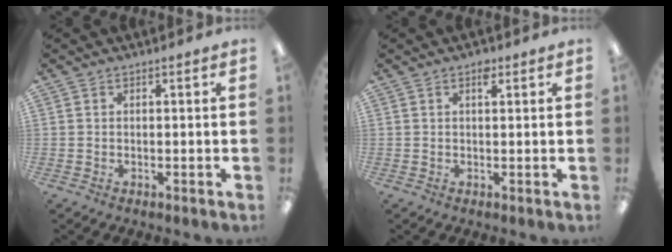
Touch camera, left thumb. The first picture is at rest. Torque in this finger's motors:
{"motor_torque": [0.20, 0.04, 0.41, 0.27, 0.02]}